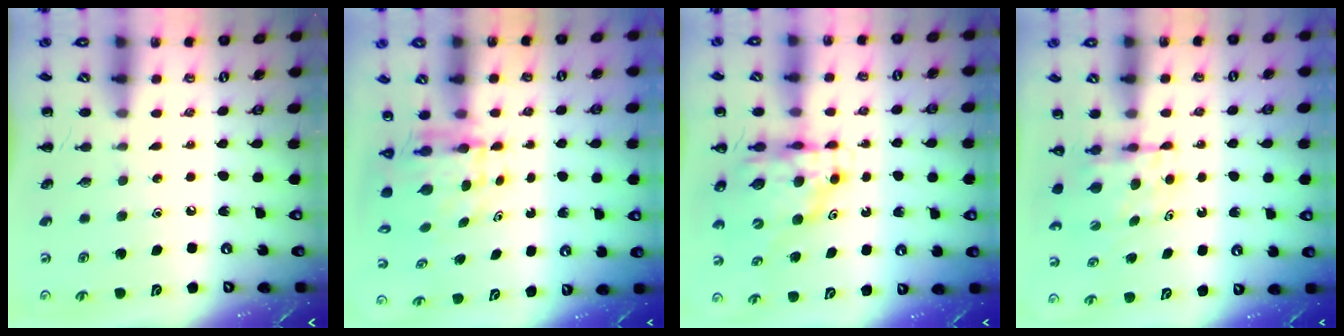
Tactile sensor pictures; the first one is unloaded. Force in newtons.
{"total": 5.5, "press": 5.4, "slide": 0.9}
{"total": 11.4, "press": 10.8, "slide": 3.7}
{"total": 5.2, "press": 5.2, "slide": 0.3}